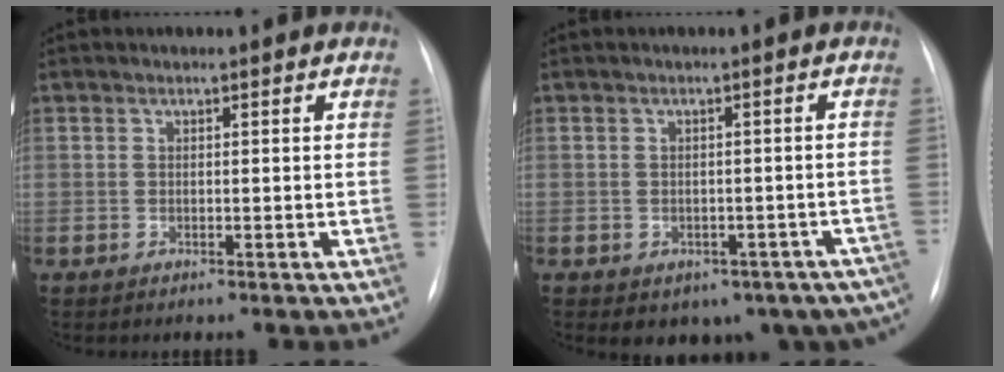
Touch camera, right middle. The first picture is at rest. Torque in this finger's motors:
{"motor_torque": [1.07, -1.07, 0.18, 0.07]}